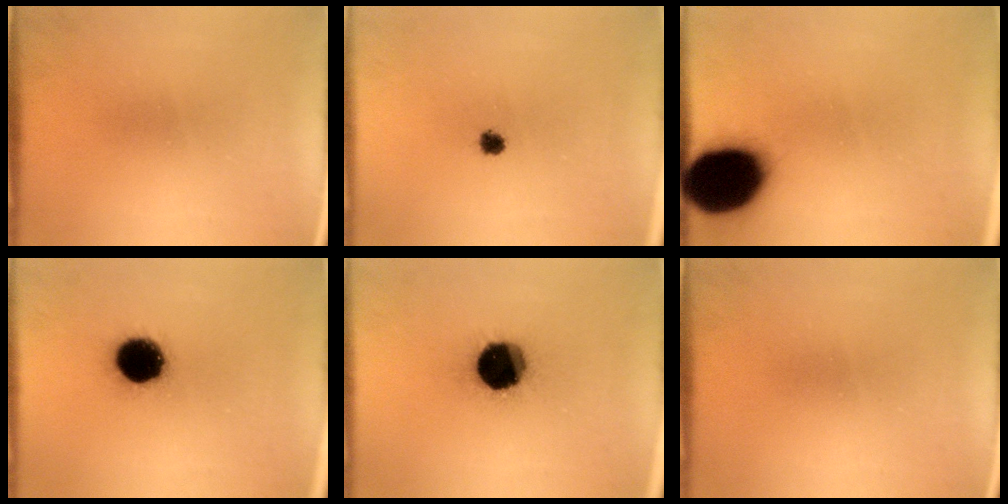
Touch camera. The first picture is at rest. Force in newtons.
{"total": 2.1}
{"total": 20.4}
{"total": 12.5}
{"total": 19.0}
{"total": 0.0}